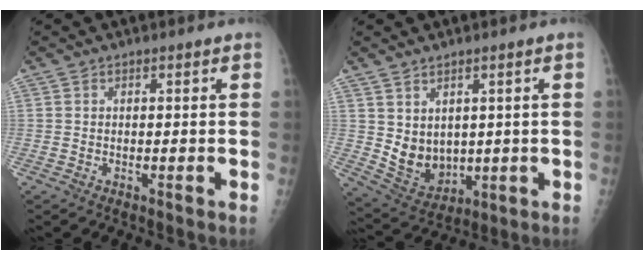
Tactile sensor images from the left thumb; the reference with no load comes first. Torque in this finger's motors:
{"motor_torque": [0.07, 0.06, 0.40, -0.11, 0.05]}